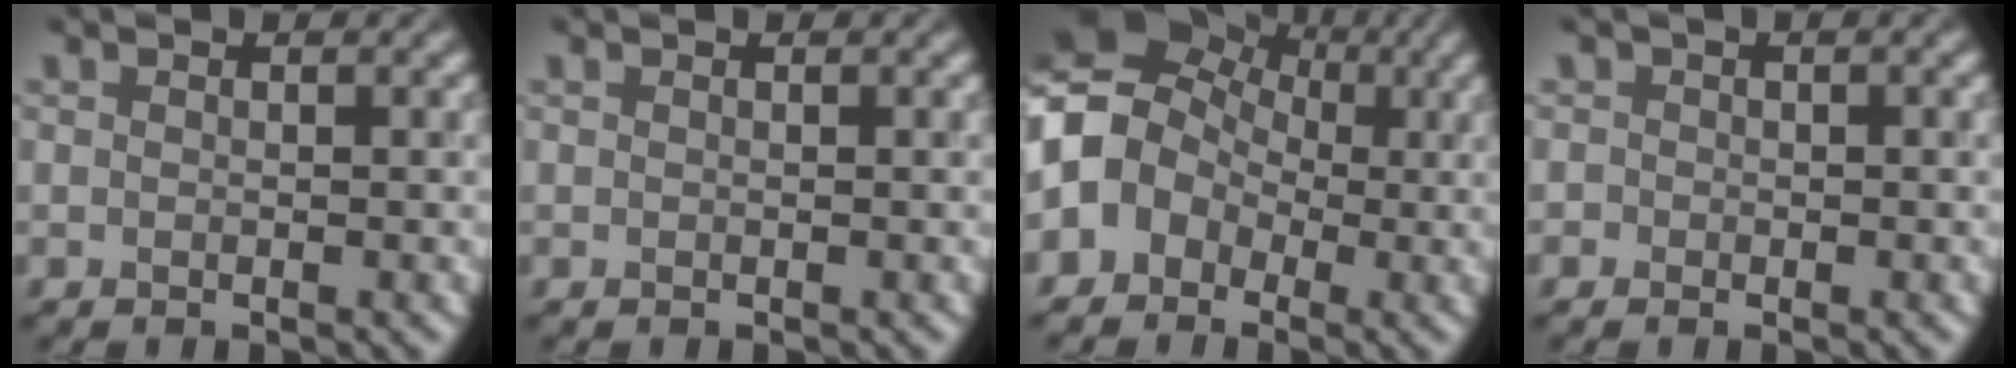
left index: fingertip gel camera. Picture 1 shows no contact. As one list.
[{"total": 0.0}, {"total": 6.9, "force": [-0.4, 5.8, 3.6], "torque": [-0.071, 0.012, -0.031]}, {"total": 1.2, "force": [0.0, 1.2, 0.3], "torque": [0.008, 0.008, -0.015]}]